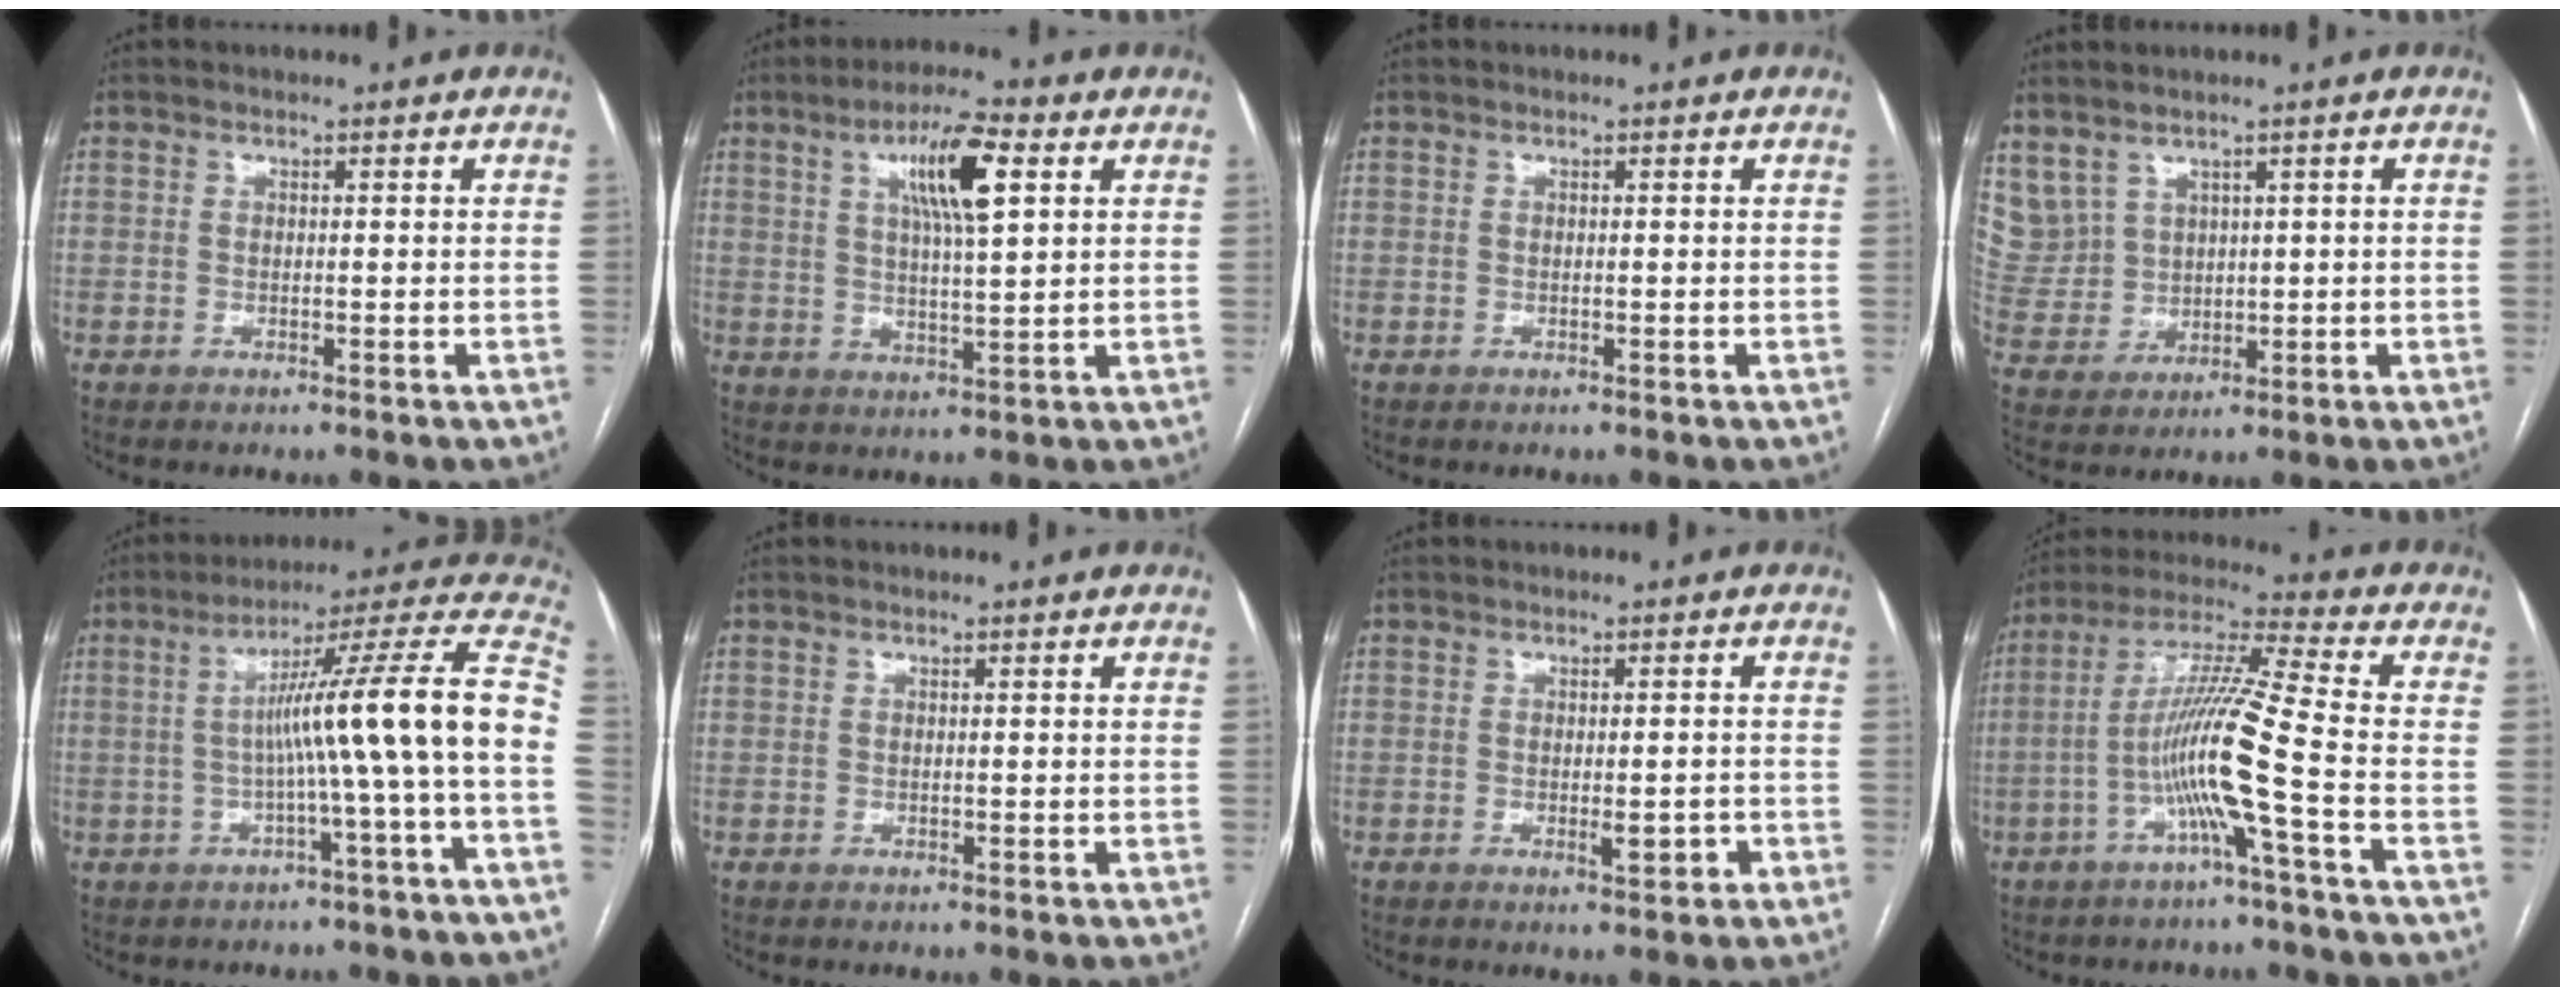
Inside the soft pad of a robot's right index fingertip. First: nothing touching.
{"total": 9.6, "force": [3.7, 1.3, 8.7], "torque": [-0.153, 0.010, 0.063]}
{"total": 0.0}
{"total": 3.8, "force": [2.7, 2.5, 0.9], "torque": [-0.022, 0.007, 0.068]}
{"total": 15.1, "force": [-2.1, -1.8, 14.9], "torque": [-0.202, 0.033, -0.041]}
{"total": 0.0}
{"total": 2.6, "force": [-0.9, 0.7, 2.3], "torque": [-0.034, -0.001, -0.010]}
{"total": 11.8, "force": [-3.7, -1.5, 11.1], "torque": [-0.214, 0.009, -0.077]}